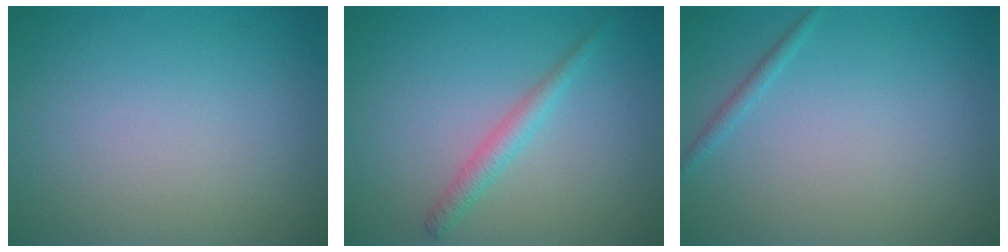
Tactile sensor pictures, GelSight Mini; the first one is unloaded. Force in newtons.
{"total": 1.9, "press": 1.9, "slide": 0.1}
{"total": 0.8, "press": 0.8, "slide": 0.0}